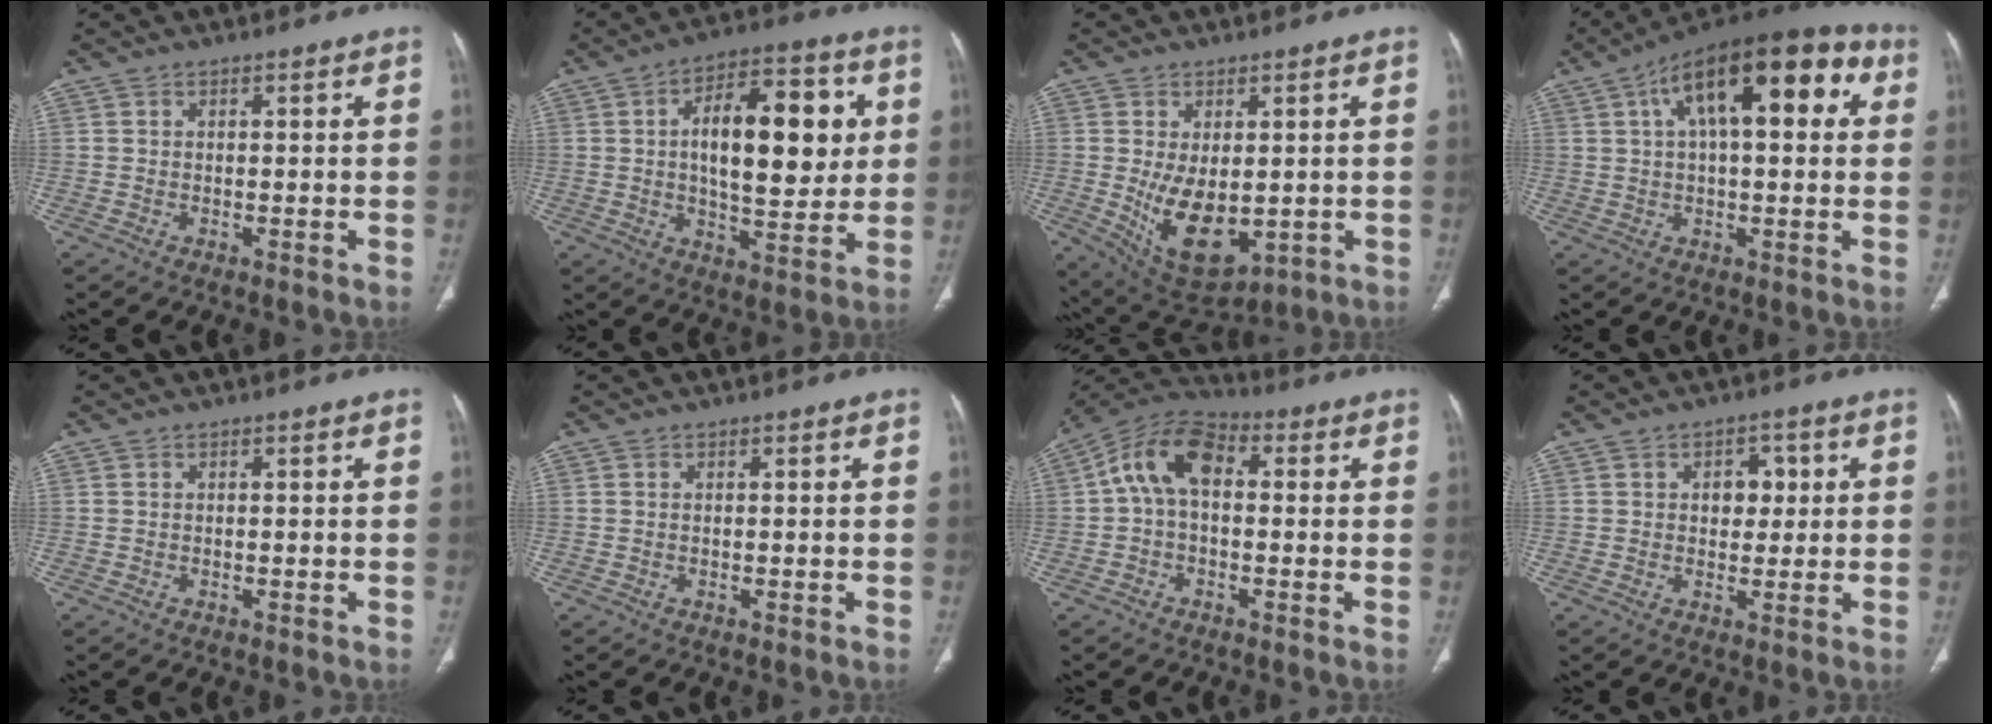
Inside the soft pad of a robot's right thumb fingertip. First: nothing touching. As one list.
[{"total": 18.5, "force": [3.3, 8.6, 16.1], "torque": [-0.210, 0.006, 0.048]}, {"total": 11.7, "force": [-1.0, 6.7, 9.5], "torque": [-0.143, -0.017, 0.013]}, {"total": 20.7, "force": [6.6, 8.8, 17.5], "torque": [-0.252, 0.035, 0.095]}, {"total": 0.0}, {"total": 0.0}, {"total": 10.8, "force": [1.2, 6.8, 8.3], "torque": [-0.141, 0.032, 0.007]}, {"total": 4.9, "force": [1.1, 3.5, 3.2], "torque": [-0.016, -0.001, 0.014]}]